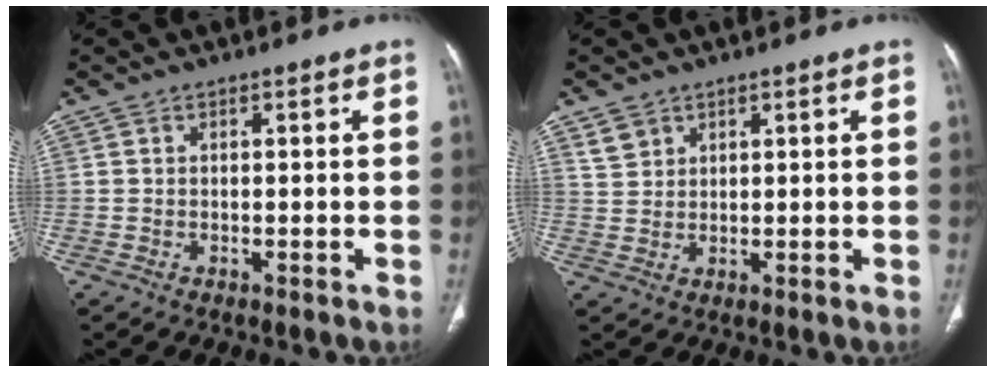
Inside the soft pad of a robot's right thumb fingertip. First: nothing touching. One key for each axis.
{"total": 3.1, "fx": 2.1, "fy": 2.1, "fz": 0.6, "tx": 0.002, "ty": -0.009, "tz": 0.044}